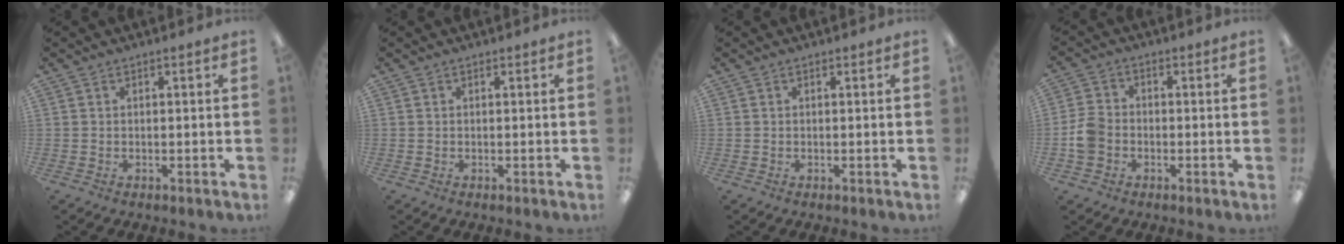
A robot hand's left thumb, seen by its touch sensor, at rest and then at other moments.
{"total": 0.0}
{"total": 0.0}
{"total": 5.8, "force": [-1.6, 4.8, 2.9], "torque": [-0.062, 0.015, -0.029]}